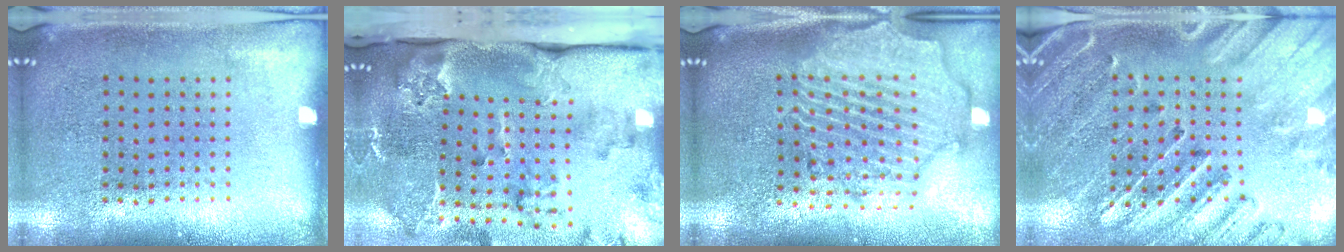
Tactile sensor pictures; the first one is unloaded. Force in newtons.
{"total": 3.9, "press": 2.7, "slide": 2.7}
{"total": 2.8, "press": 2.5, "slide": 1.3}
{"total": 2.8, "press": 2.7, "slide": 0.8}